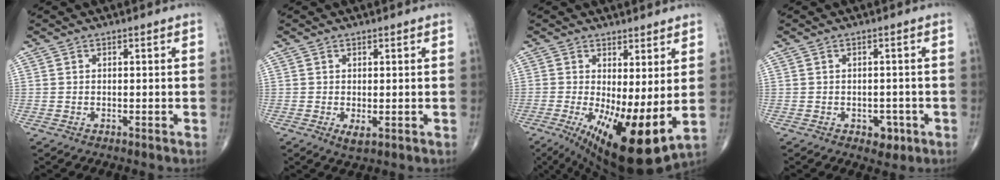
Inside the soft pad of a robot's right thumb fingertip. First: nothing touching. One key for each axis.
{"total": 2.1, "fx": -0.4, "fy": 0.9, "fz": 1.9, "tx": -0.031, "ty": -0.007, "tz": 0.000}
{"total": 14.7, "fx": -1.2, "fy": 4.7, "fz": 13.9, "tx": -0.236, "ty": -0.029, "tz": -0.002}
{"total": 3.2, "fx": -1.3, "fy": 2.2, "fz": 1.9, "tx": -0.005, "ty": 0.004, "tz": -0.013}